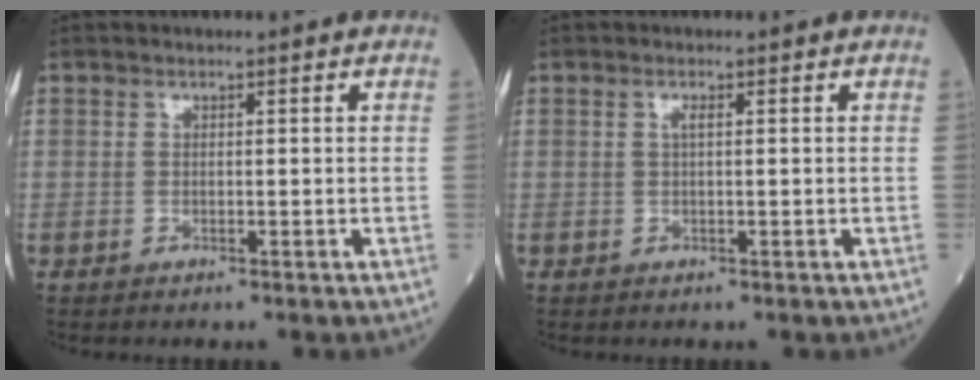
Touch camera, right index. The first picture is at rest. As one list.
[{"total": 0.9, "force": [0.2, 0.1, 0.8], "torque": [-0.019, 0.002, 0.002]}]